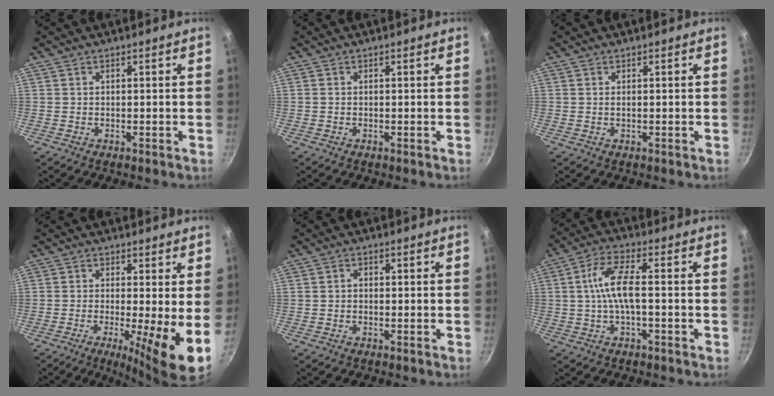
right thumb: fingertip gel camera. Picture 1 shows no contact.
{"total": 0.0}
{"total": 0.5, "force": [0.1, 0.1, 0.5], "torque": [-0.010, 0.000, 0.001]}
{"total": 9.4, "force": [-1.3, 1.4, 9.2], "torque": [-0.137, -0.013, -0.021]}
{"total": 1.2, "force": [-0.2, 1.0, 0.6], "torque": [-0.011, 0.007, -0.006]}
{"total": 7.6, "force": [-0.5, 2.3, 7.3], "torque": [-0.152, 0.021, -0.018]}